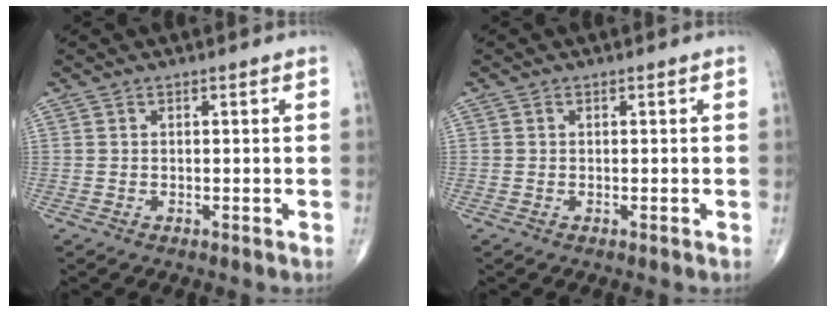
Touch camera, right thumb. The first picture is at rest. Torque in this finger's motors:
{"motor_torque": [-0.01, -0.15, -0.17, -0.11, -0.04]}